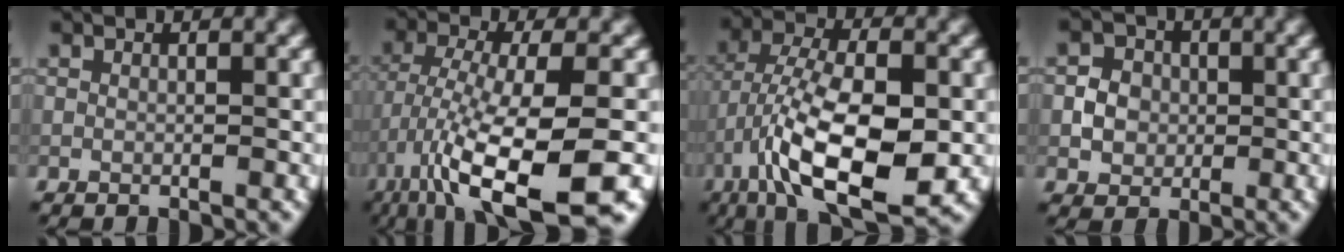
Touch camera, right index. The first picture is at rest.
{"total": 12.6, "force": [-6.3, 3.2, 10.4], "torque": [-0.198, -0.017, -0.105]}
{"total": 12.0, "force": [-4.1, 4.9, 10.2], "torque": [-0.191, 0.001, -0.074]}
{"total": 2.6, "force": [-0.2, 2.4, 1.0], "torque": [-0.007, 0.000, -0.004]}